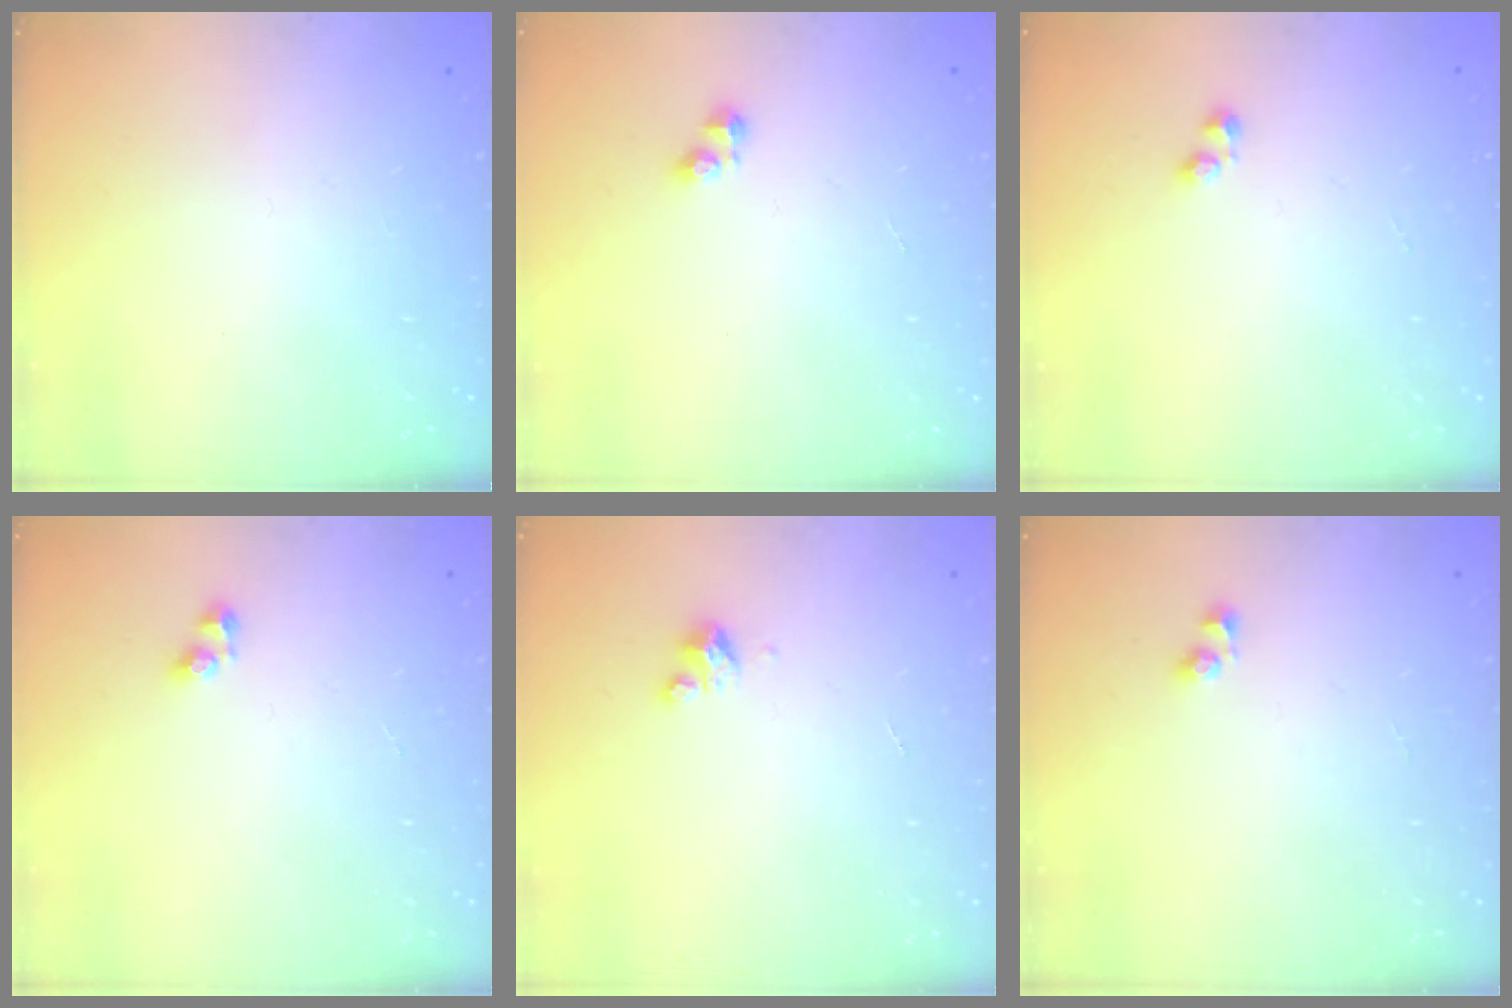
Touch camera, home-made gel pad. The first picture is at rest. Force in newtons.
{"total": 2.1, "press": 2.1, "slide": 0.3}
{"total": 1.1, "press": 0.9, "slide": 0.7}
{"total": 2.6, "press": 2.3, "slide": 1.1}
{"total": 4.4, "press": 4.4, "slide": 0.3}
{"total": 4.7, "press": 4.2, "slide": 2.2}